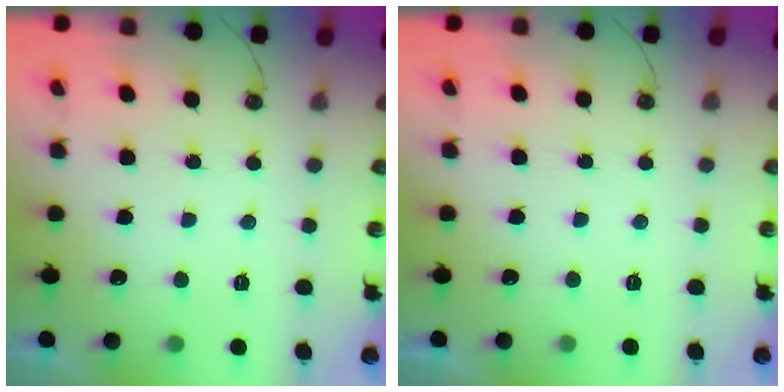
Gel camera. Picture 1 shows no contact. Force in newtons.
{"total": 0.0}